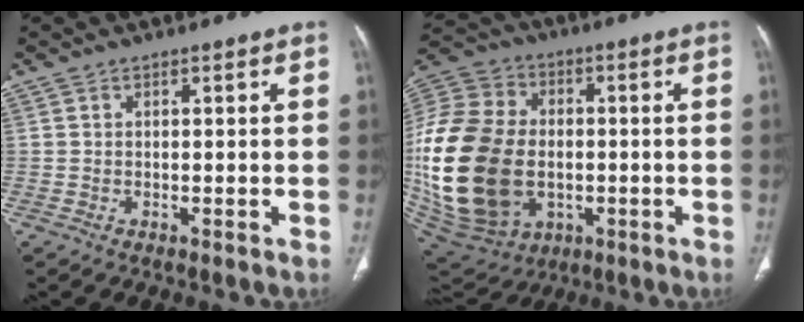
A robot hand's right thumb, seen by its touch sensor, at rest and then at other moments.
{"total": 32.8, "force": [-3.2, 23.0, 23.1], "torque": [-0.529, -0.002, -0.033]}